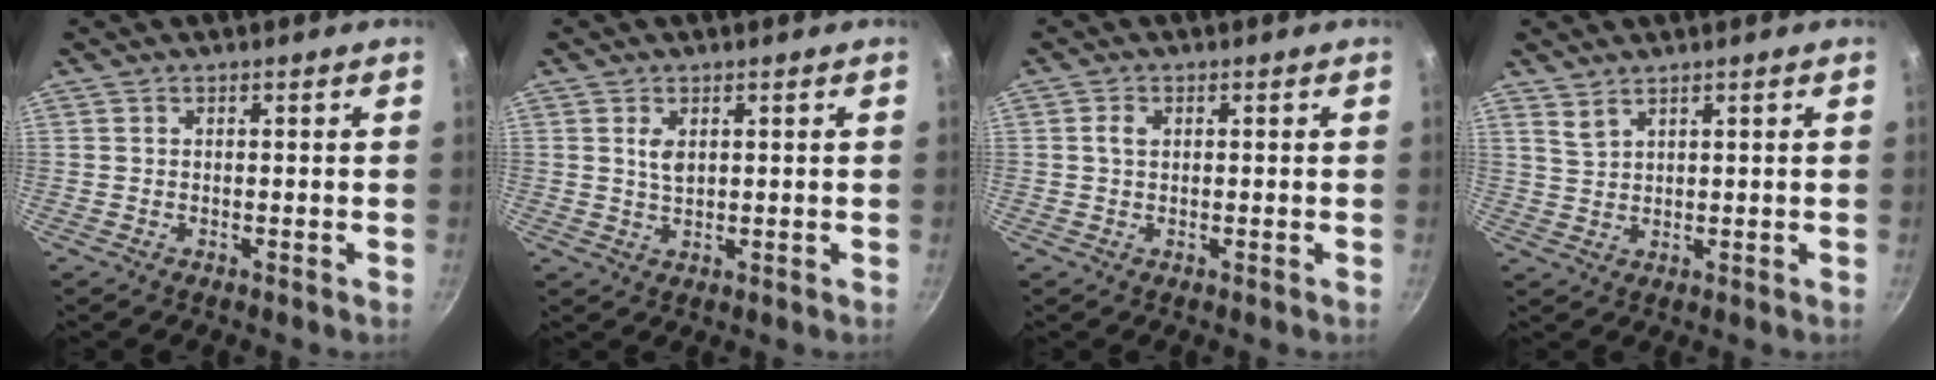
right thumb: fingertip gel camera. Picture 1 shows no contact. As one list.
[{"total": 2.8, "force": [0.9, 1.6, 2.2], "torque": [-0.036, -0.007, 0.018]}, {"total": 2.0, "force": [0.5, 1.4, 1.4], "torque": [-0.020, 0.004, 0.007]}, {"total": 2.5, "force": [2.0, 0.8, 1.1], "torque": [-0.022, -0.012, 0.045]}]